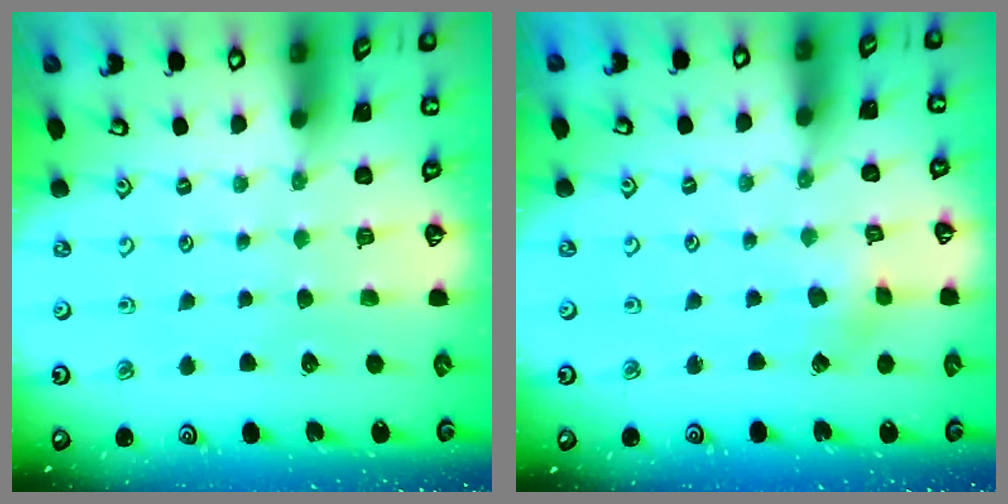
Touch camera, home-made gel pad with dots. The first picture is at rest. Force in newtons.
{"total": 2.4, "press": 2.4, "slide": 0.3}